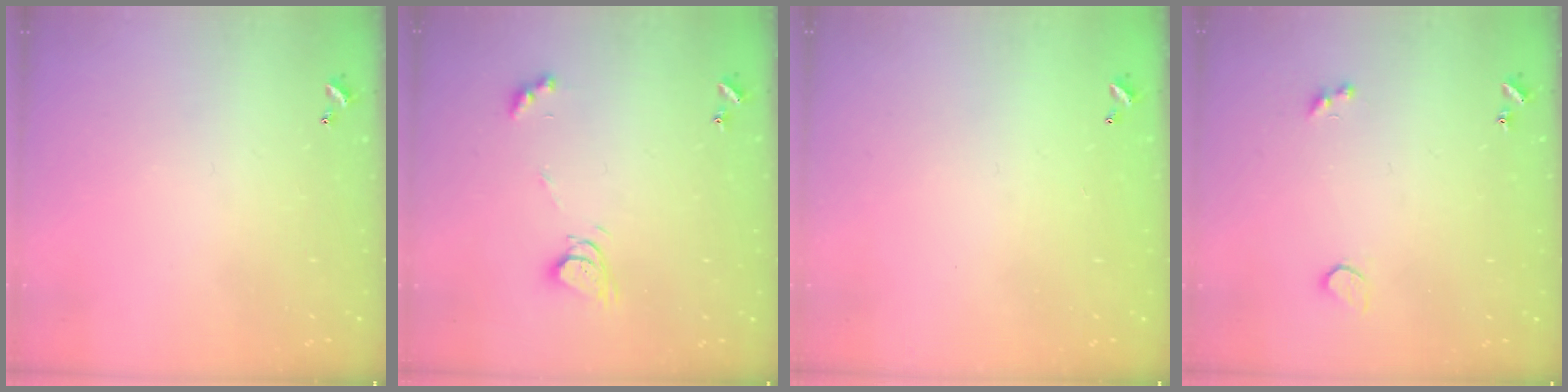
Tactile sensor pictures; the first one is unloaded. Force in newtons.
{"total": 6.3, "press": 6.3, "slide": 0.3}
{"total": 2.9, "press": 2.9, "slide": 0.1}
{"total": 2.6, "press": 2.2, "slide": 1.2}